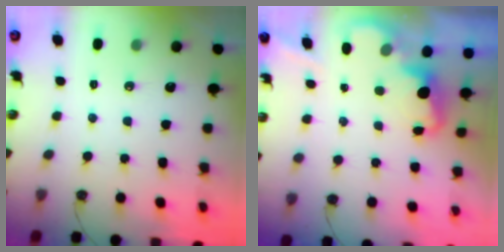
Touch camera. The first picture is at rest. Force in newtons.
{"total": 2.1, "press": 2.0, "slide": 0.6}